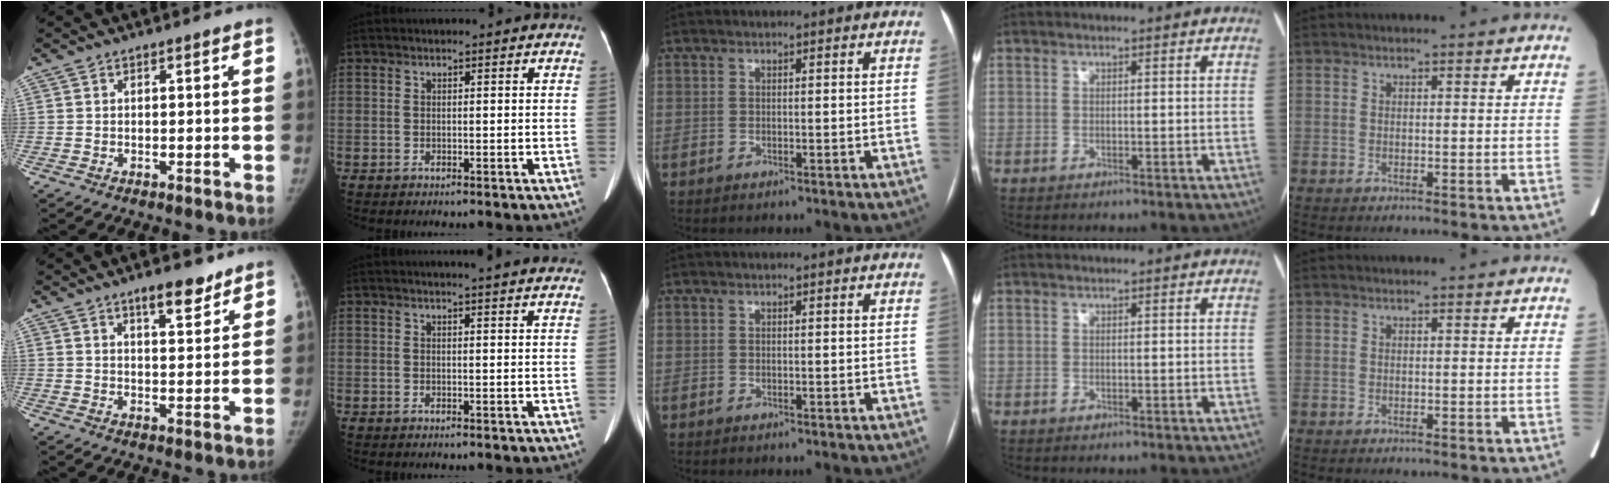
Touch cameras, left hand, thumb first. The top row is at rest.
{"thumb": {"total": 6.5, "force": [4.6, 2.2, 4.0], "torque": [-0.040, -0.030, 0.069]}, "index": {"total": 9.0, "force": [8.2, 0.4, 3.8], "torque": [-0.044, 0.009, 0.078]}}